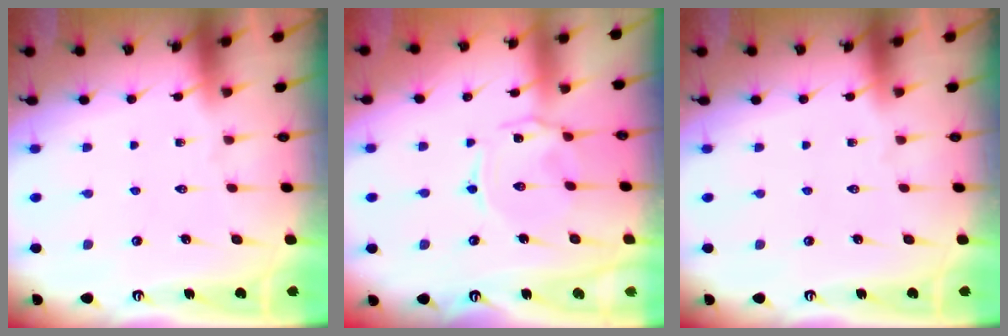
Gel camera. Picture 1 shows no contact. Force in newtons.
{"total": 1.7, "press": 1.7, "slide": 0.5}
{"total": 0.0}